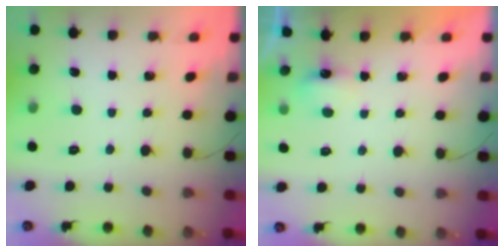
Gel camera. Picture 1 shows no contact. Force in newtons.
{"total": 2.5, "press": 2.5, "slide": 0.6}